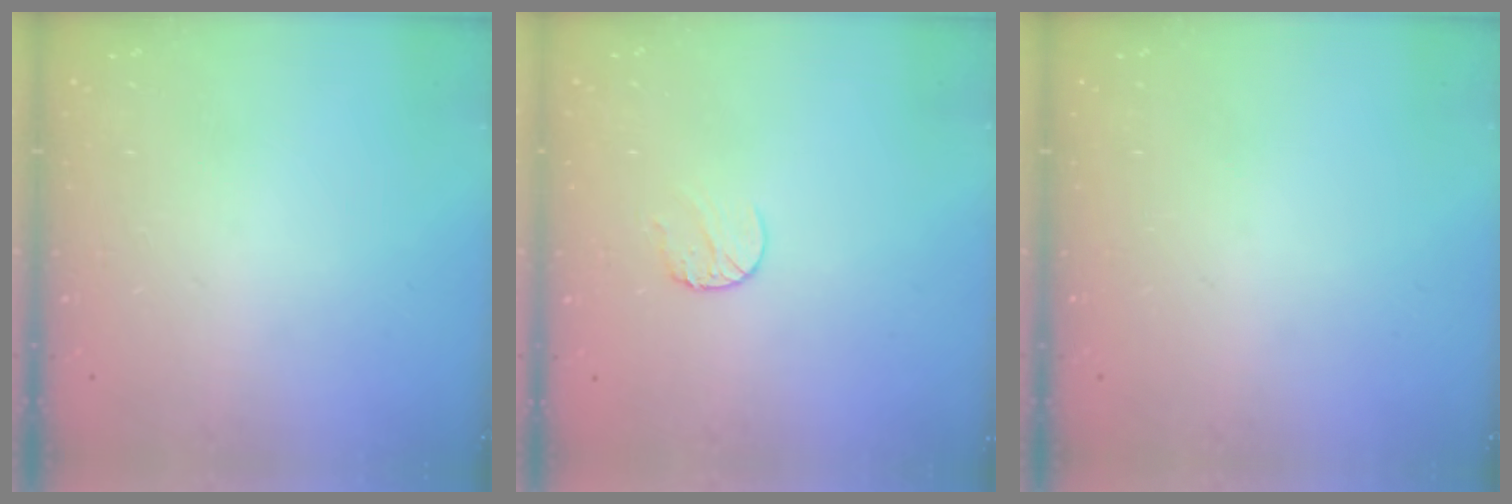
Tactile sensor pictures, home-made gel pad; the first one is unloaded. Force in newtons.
{"total": 5.4, "press": 5.4, "slide": 0.5}
{"total": 0.0}